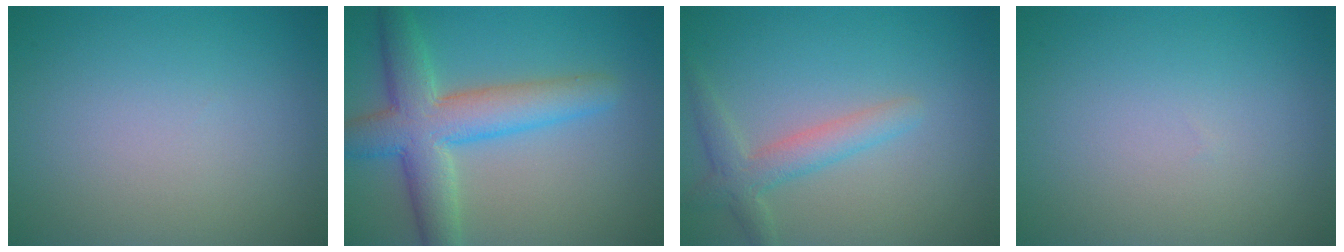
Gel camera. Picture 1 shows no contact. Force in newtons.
{"total": 7.1, "press": 7.0, "slide": 0.3}
{"total": 2.8, "press": 2.8, "slide": 0.3}
{"total": 0.0}